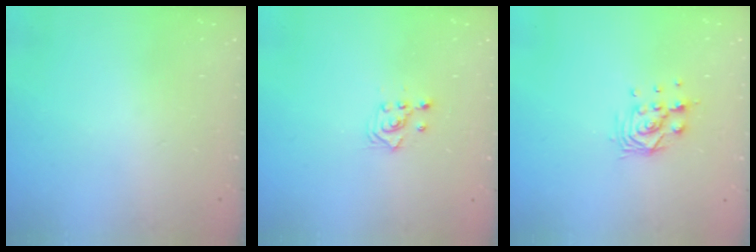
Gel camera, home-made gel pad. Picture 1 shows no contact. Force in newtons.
{"total": 2.4, "press": 2.2, "slide": 0.8}
{"total": 8.6, "press": 8.5, "slide": 0.9}